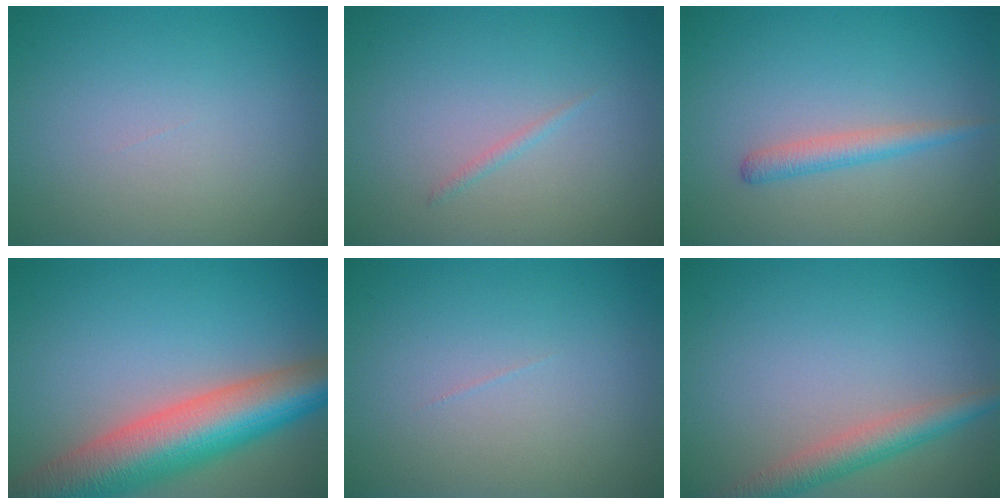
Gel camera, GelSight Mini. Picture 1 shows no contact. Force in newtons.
{"total": 0.6, "press": 0.6, "slide": 0.1}
{"total": 1.9, "press": 1.9, "slide": 0.1}
{"total": 11.0, "press": 10.9, "slide": 0.9}
{"total": 0.0}
{"total": 3.5, "press": 3.5, "slide": 0.1}